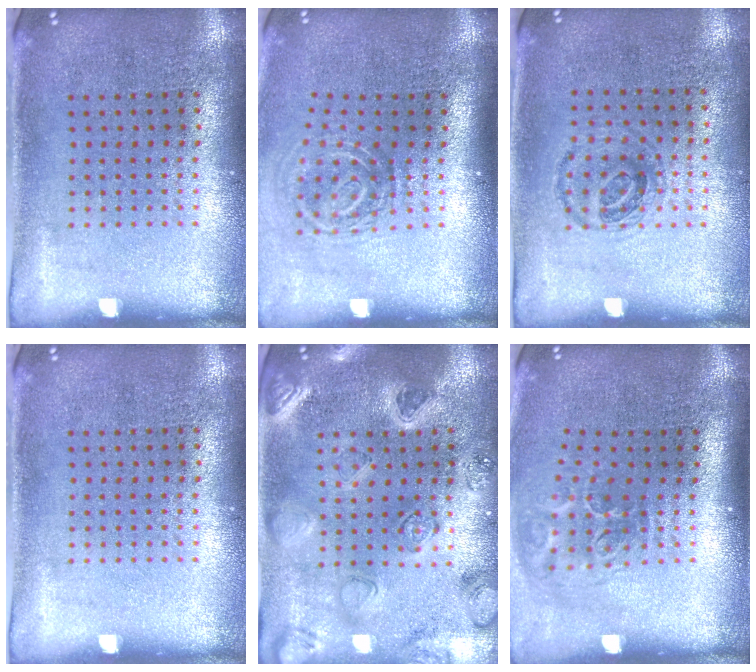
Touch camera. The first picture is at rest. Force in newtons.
{"total": 1.8, "press": 1.2, "slide": 1.3}
{"total": 0.9, "press": 0.8, "slide": 0.5}
{"total": 0.0}
{"total": 2.1, "press": 2.1, "slide": 0.2}
{"total": 2.0, "press": 1.3, "slide": 1.5}